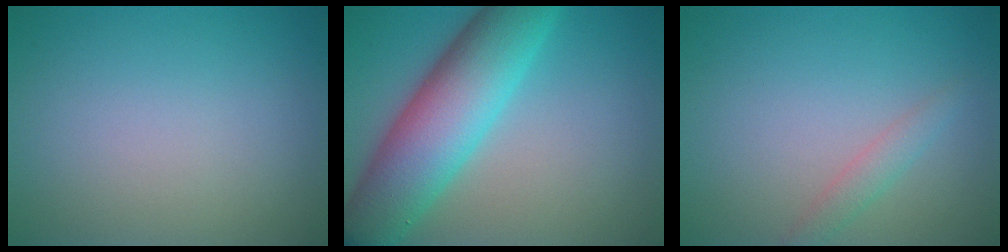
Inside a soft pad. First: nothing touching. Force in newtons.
{"total": 9.9, "press": 9.9, "slide": 0.0}
{"total": 1.5, "press": 1.5, "slide": 0.1}